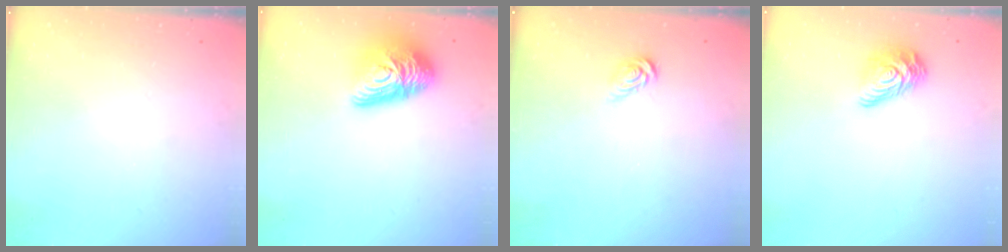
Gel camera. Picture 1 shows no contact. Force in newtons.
{"total": 13.7, "press": 13.7, "slide": 0.9}
{"total": 3.5, "press": 3.5, "slide": 0.2}
{"total": 11.2, "press": 11.2, "slide": 0.3}